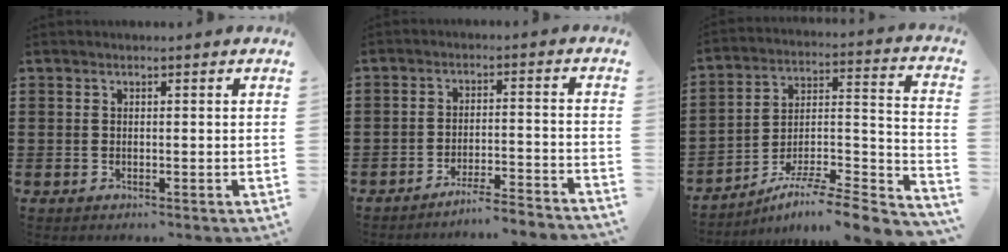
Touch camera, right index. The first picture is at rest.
{"total": 4.3, "force": [-4.1, -0.6, 1.3], "torque": [-0.021, -0.007, -0.081]}
{"total": 6.8, "force": [-5.4, 0.3, 4.1], "torque": [-0.062, -0.008, -0.108]}